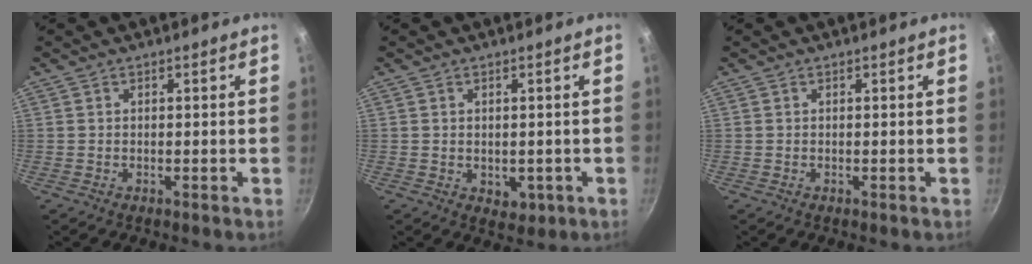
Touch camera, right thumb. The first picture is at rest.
{"total": 3.2, "force": [-0.5, 2.4, 2.1], "torque": [-0.023, -0.005, -0.001]}
{"total": 0.0}